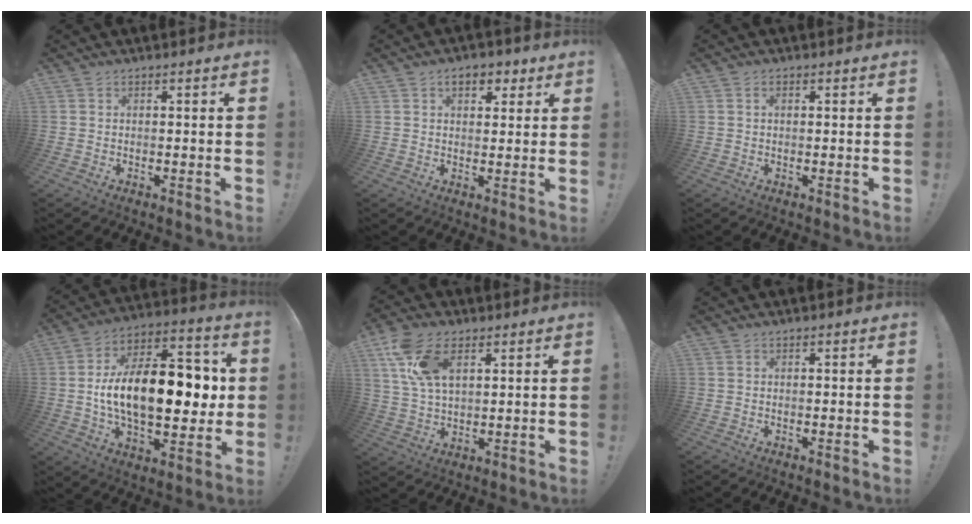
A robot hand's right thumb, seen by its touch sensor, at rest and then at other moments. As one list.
[{"total": 5.9, "force": [2.9, 3.6, 3.7], "torque": [-0.048, 0.001, 0.048]}, {"total": 0.9, "force": [0.3, 0.5, 0.7], "torque": [-0.006, 0.000, 0.003]}, {"total": 22.7, "force": [0.0, 12.0, 19.3], "torque": [-0.320, 0.003, -0.001]}, {"total": 12.6, "force": [5.9, 7.0, 8.7], "torque": [-0.168, -0.011, 0.112]}, {"total": 0.0}]